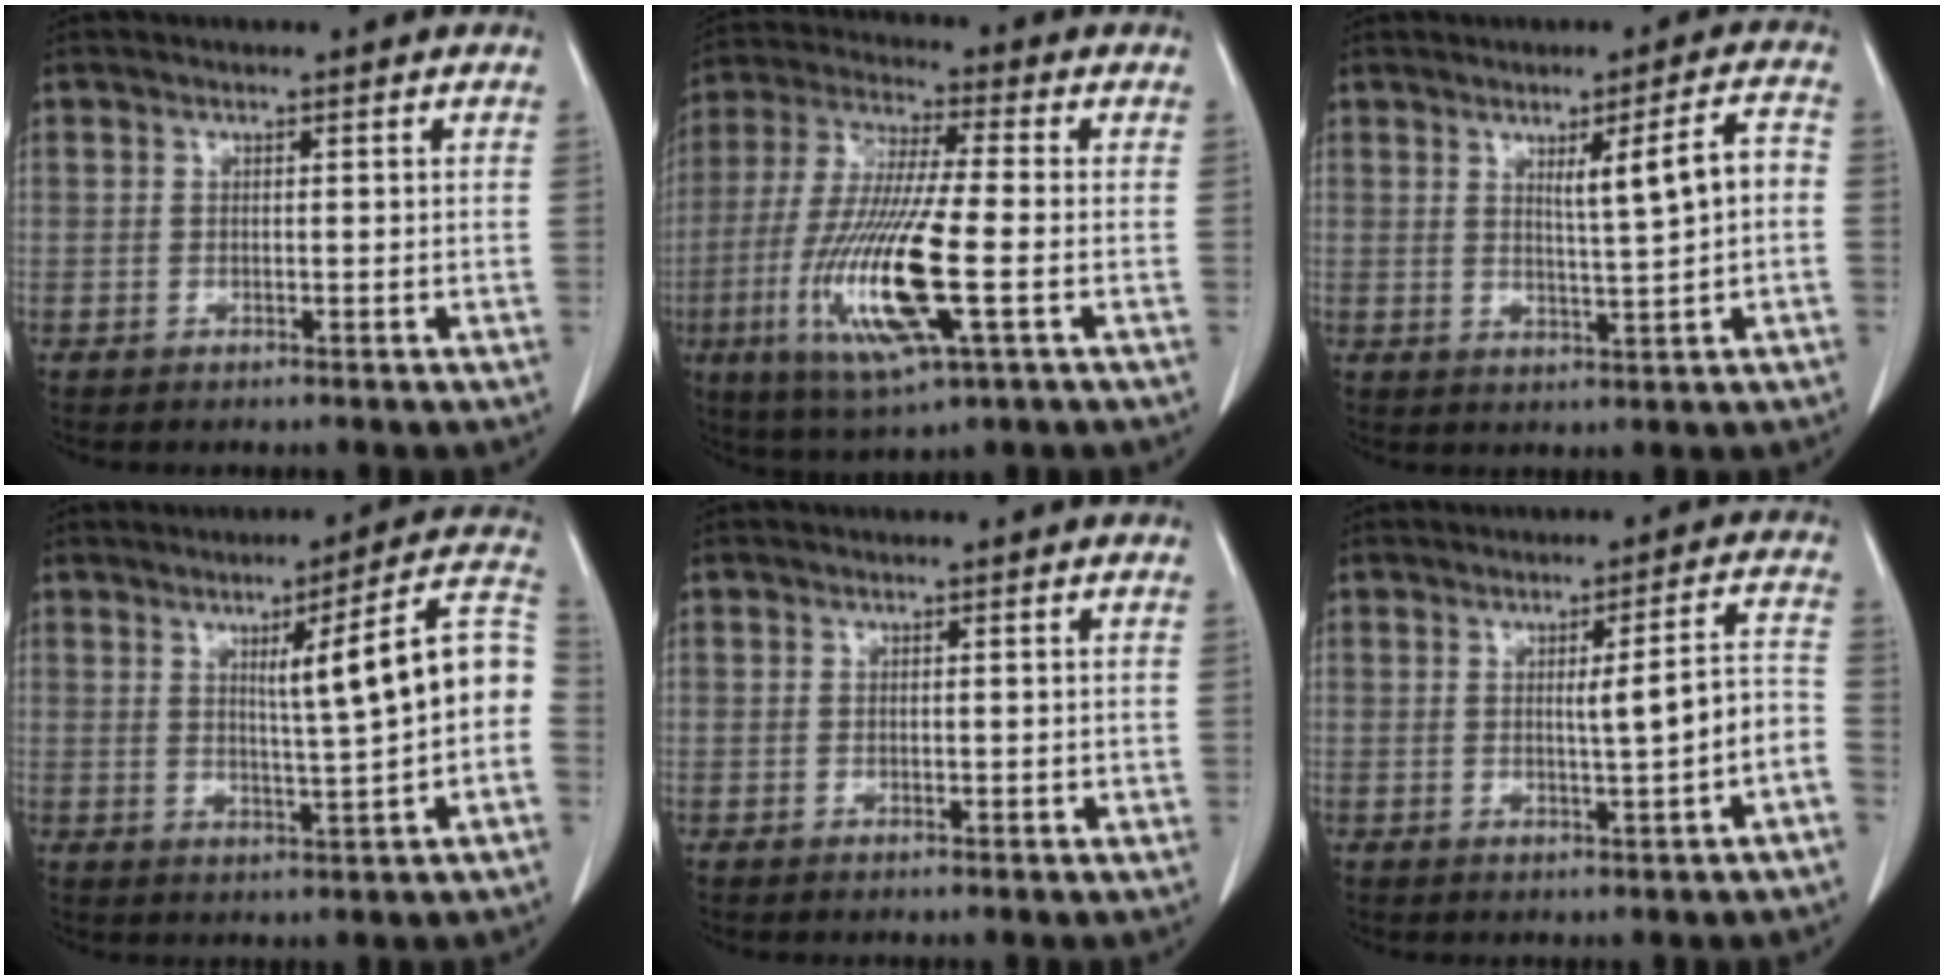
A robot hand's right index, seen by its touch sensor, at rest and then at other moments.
{"total": 16.6, "force": [-4.3, 1.7, 16.0], "torque": [-0.335, -0.024, -0.075]}
{"total": 6.5, "force": [0.7, 0.1, 6.5], "torque": [-0.098, 0.006, 0.017]}
{"total": 11.7, "force": [0.7, 0.1, 11.7], "torque": [-0.156, 0.021, 0.009]}
{"total": 0.6, "force": [0.1, 0.4, 0.4], "torque": [-0.006, 0.001, 0.005]}
{"total": 6.2, "force": [-1.1, -0.1, 6.1], "torque": [-0.082, 0.010, -0.011]}